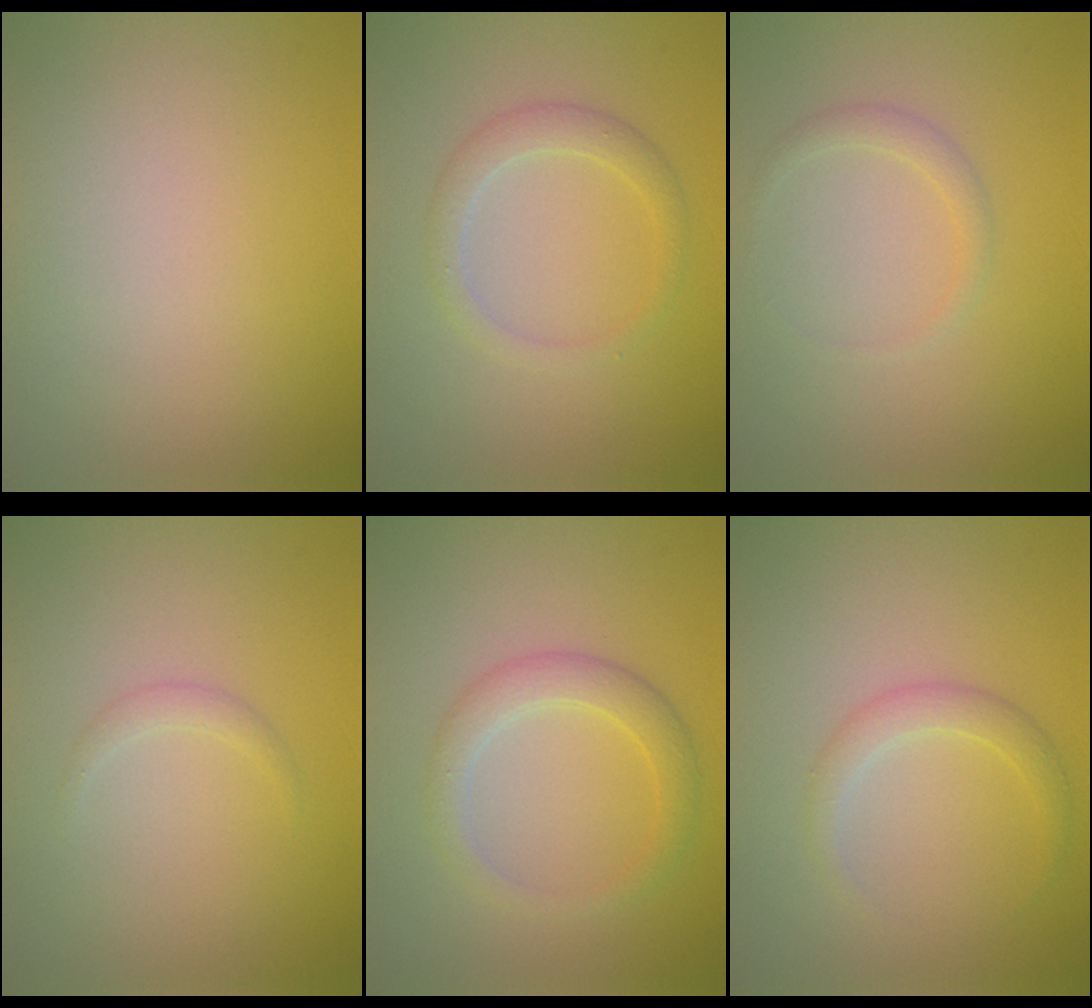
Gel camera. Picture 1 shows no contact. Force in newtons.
{"total": 2.0, "press": 2.0, "slide": 0.1}
{"total": 1.2, "press": 1.2, "slide": 0.0}
{"total": 0.8, "press": 0.8, "slide": 0.1}
{"total": 2.8, "press": 2.8, "slide": 0.3}
{"total": 1.8, "press": 1.8, "slide": 0.1}